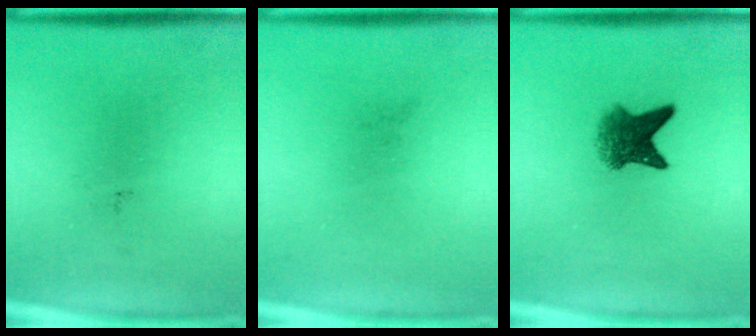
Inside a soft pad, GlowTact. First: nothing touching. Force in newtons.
{"total": 0.0}
{"total": 4.9}